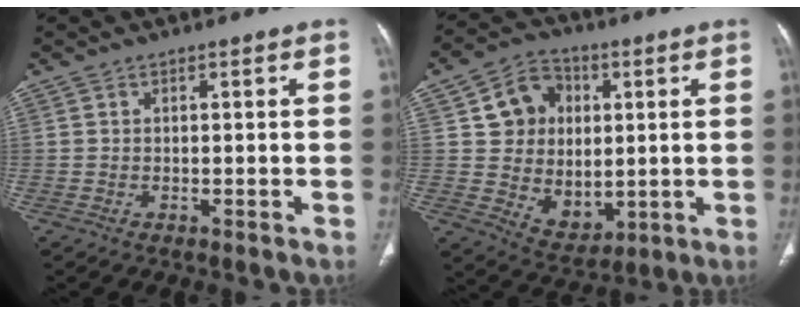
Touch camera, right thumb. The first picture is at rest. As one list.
[{"total": 14.0, "force": [2.5, 12.1, 6.5], "torque": [-0.051, -0.008, 0.056]}]